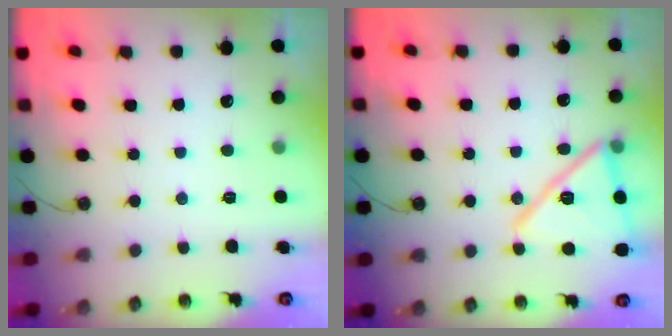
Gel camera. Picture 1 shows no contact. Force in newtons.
{"total": 18.8, "press": 15.6, "slide": 10.5}